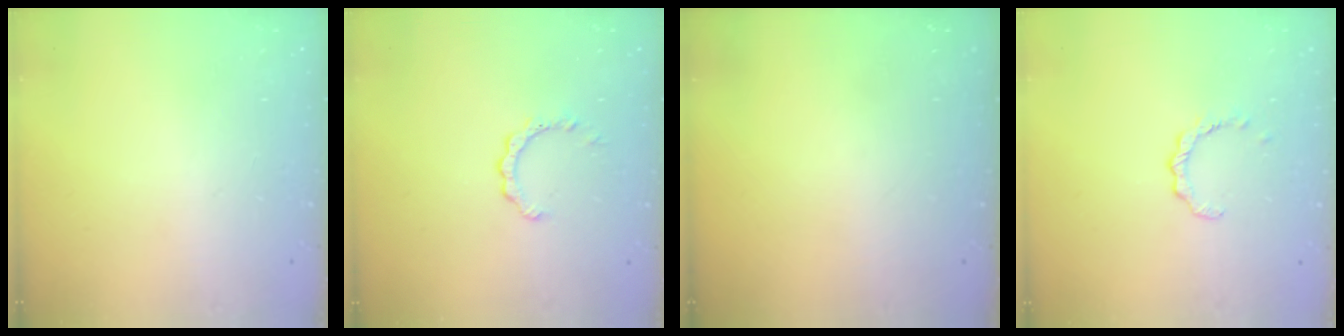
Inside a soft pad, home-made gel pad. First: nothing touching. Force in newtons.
{"total": 2.4, "press": 2.4, "slide": 0.3}
{"total": 0.0}
{"total": 2.9, "press": 2.8, "slide": 0.4}